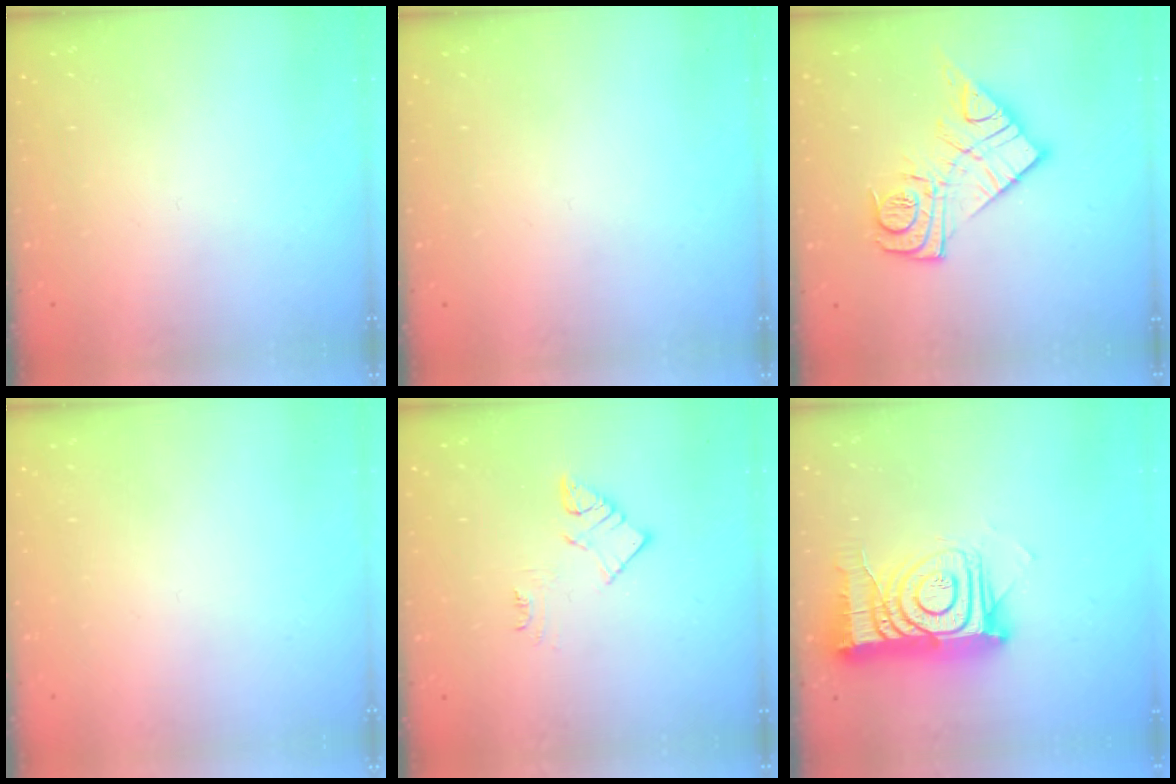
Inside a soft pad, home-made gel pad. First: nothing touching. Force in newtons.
{"total": 0.0}
{"total": 16.3, "press": 16.2, "slide": 1.4}
{"total": 1.5, "press": 1.5, "slide": 0.1}
{"total": 6.9, "press": 6.8, "slide": 0.3}
{"total": 17.6, "press": 17.5, "slide": 1.5}